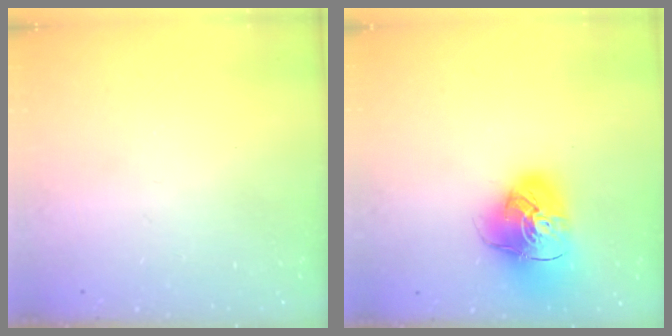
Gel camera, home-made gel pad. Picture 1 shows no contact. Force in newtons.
{"total": 14.9, "press": 14.8, "slide": 1.9}